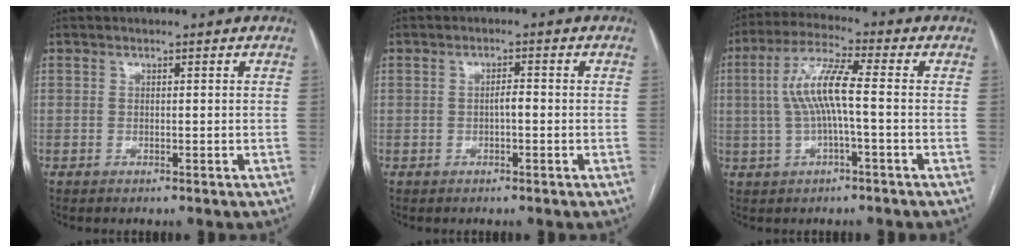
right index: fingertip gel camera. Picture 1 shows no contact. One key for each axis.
{"total": 1.7, "fx": -0.4, "fy": 0.6, "fz": 1.6, "tx": -0.027, "ty": 0.005, "tz": -0.006}
{"total": 8.8, "fx": -0.1, "fy": 1.2, "fz": 8.7, "tx": -0.179, "ty": 0.023, "tz": -0.004}